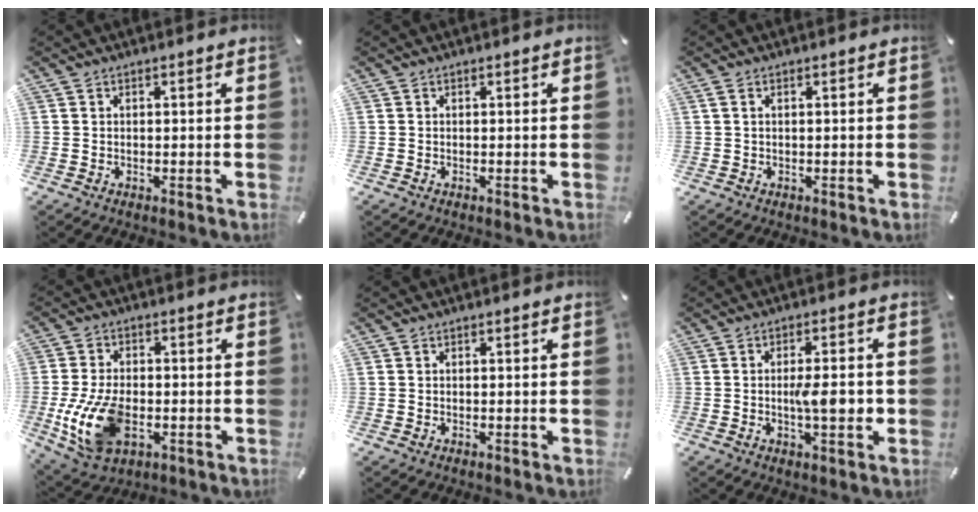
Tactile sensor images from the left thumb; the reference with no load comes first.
{"total": 0.0}
{"total": 1.0, "force": [0.1, 0.4, 0.8], "torque": [-0.017, 0.002, 0.002]}
{"total": 13.2, "force": [-3.1, 8.3, 9.8], "torque": [-0.218, 0.001, -0.051]}
{"total": 0.0}
{"total": 7.4, "force": [-0.9, 2.2, 7.0], "torque": [-0.100, 0.004, -0.019]}